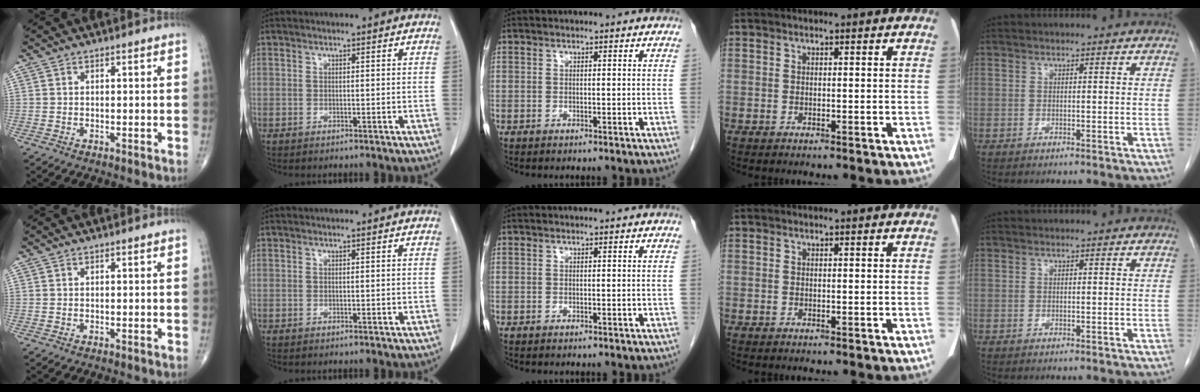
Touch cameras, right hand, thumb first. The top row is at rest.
{}